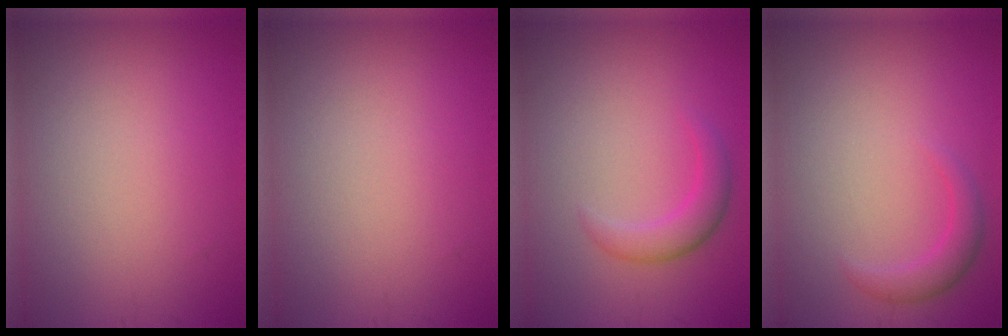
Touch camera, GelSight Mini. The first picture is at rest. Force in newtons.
{"total": 0.0}
{"total": 2.5, "press": 2.5, "slide": 0.0}
{"total": 2.1, "press": 2.1, "slide": 0.2}